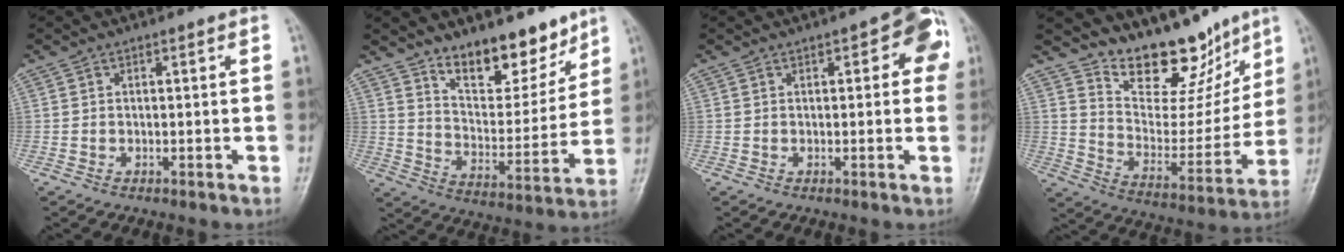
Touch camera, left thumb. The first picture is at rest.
{"total": 13.7, "force": [10.4, 5.9, 6.7], "torque": [-0.061, -0.086, 0.179]}
{"total": 7.6, "force": [2.2, 3.2, 6.5], "torque": [-0.042, 0.008, 0.012]}
{"total": 17.8, "force": [13.9, 8.3, 7.3], "torque": [-0.049, -0.091, 0.223]}